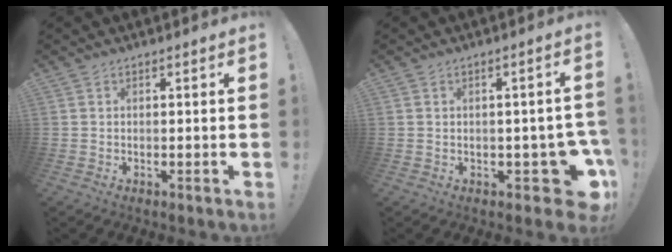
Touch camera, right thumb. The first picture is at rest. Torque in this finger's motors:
{"motor_torque": [1.18, 0.28, 0.36, -0.33, -0.01]}